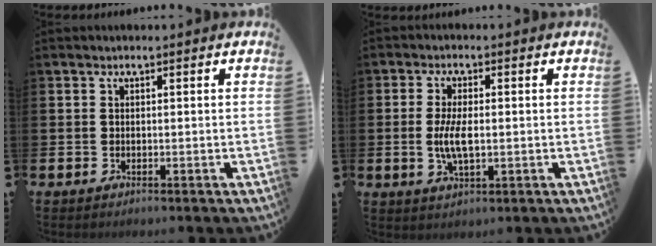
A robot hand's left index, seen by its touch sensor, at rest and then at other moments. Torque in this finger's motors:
{"motor_torque": [0.75, -0.27, 0.22, 0.14]}